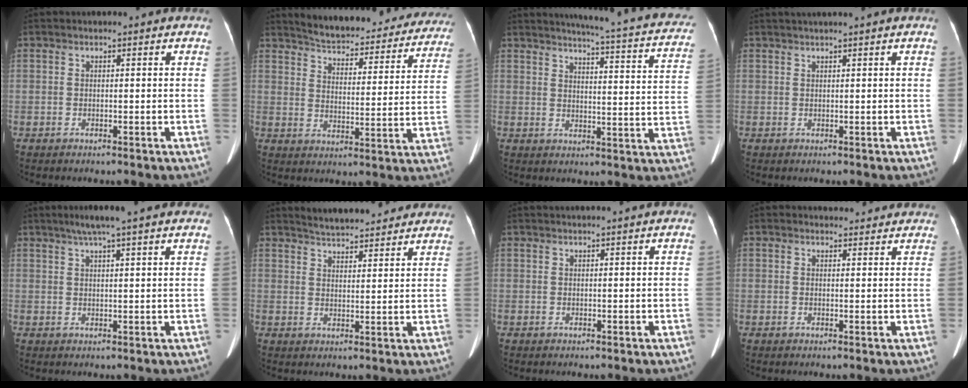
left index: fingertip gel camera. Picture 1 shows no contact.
{"total": 25.9, "force": [23.7, 6.2, 8.5], "torque": [-0.118, -0.039, 0.287]}
{"total": 23.7, "force": [21.2, 2.1, 10.5], "torque": [-0.136, -0.060, 0.232]}
{"total": 4.1, "force": [3.4, -0.9, 2.1], "torque": [-0.024, 0.027, 0.053]}
{"total": 9.1, "force": [7.2, -0.5, 5.6], "torque": [-0.086, 0.029, 0.094]}
{"total": 12.8, "force": [11.9, 2.6, 4.1], "torque": [-0.047, 0.019, 0.156]}
{"total": 5.6, "force": [5.2, -0.6, 2.2], "torque": [-0.022, 0.027, 0.058]}
{"total": 5.8, "force": [5.5, 1.4, 0.8], "torque": [-0.002, 0.010, 0.052]}